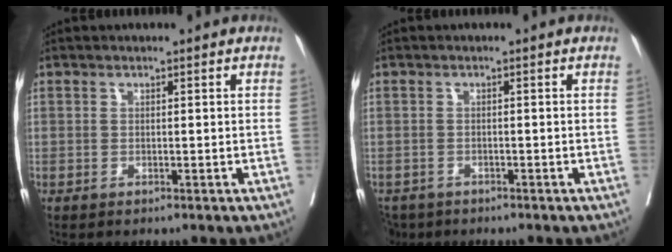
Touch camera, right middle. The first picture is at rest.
{"total": 4.0, "force": [-3.2, 2.3, 0.6], "torque": [-0.009, -0.003, -0.055]}